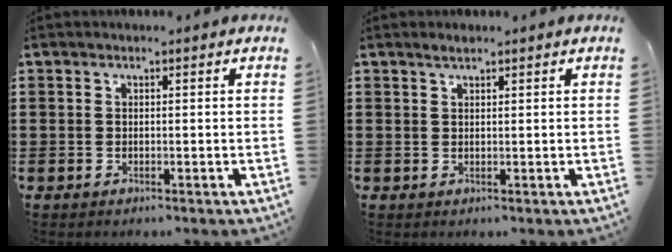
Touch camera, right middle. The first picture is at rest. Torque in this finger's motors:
{"motor_torque": [-0.39, -0.33, 0.09, 0.00]}